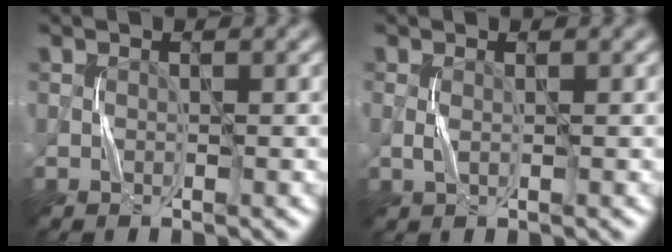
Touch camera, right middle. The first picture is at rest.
{"total": 0.6, "force": [0.0, 0.1, 0.6], "torque": [-0.020, 0.001, 0.001]}